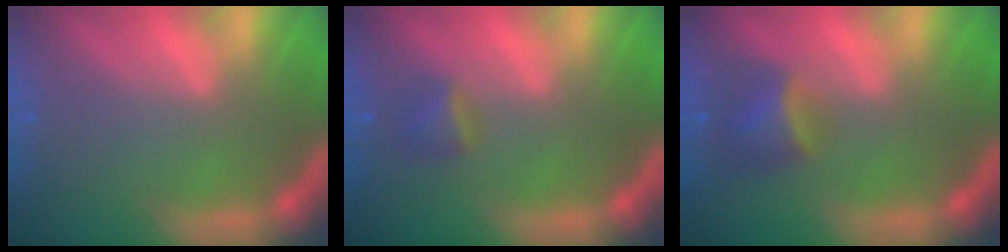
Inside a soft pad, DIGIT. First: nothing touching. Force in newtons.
{"total": 1.9}
{"total": 3.4}